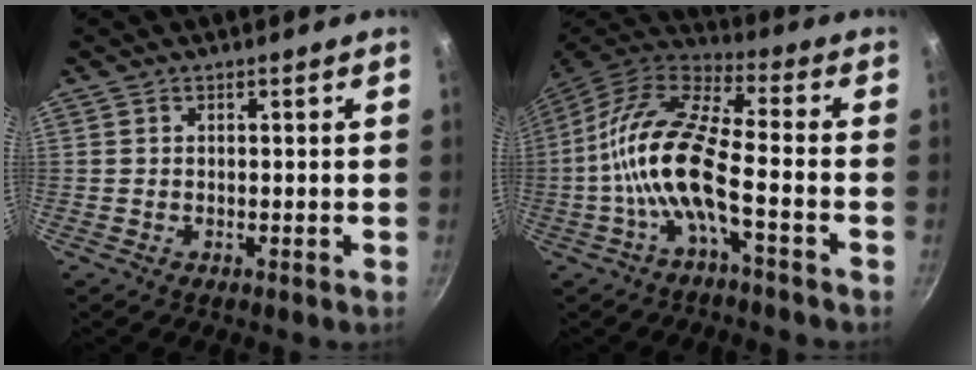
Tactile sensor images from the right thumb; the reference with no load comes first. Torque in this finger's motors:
{"motor_torque": [0.91, 0.62, 2.04, -0.74, 0.79]}